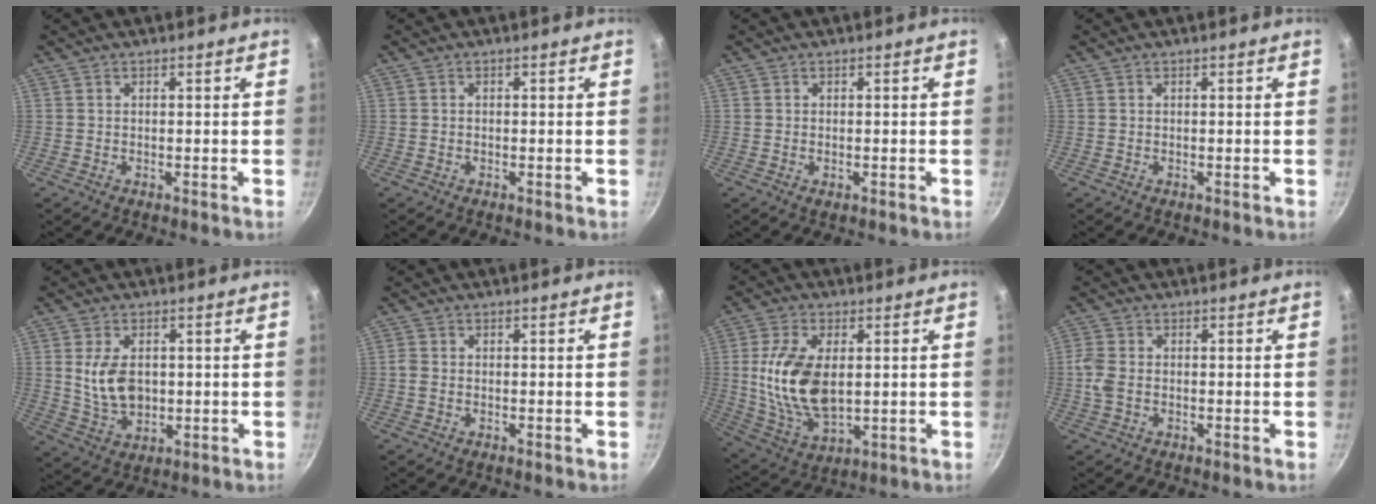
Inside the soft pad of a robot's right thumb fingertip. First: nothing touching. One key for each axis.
{"total": 0.0}
{"total": 0.9, "fx": -0.3, "fy": 0.4, "fz": 0.8, "tx": -0.012, "ty": -0.001, "tz": -0.005}
{"total": 0.0}
{"total": 8.5, "fx": 0.8, "fy": 5.6, "fz": 6.4, "tx": -0.106, "ty": -0.011, "tz": 0.022}
{"total": 1.1, "fx": -0.3, "fy": 0.9, "fz": 0.7, "tx": -0.015, "ty": 0.003, "tz": -0.008}
{"total": 15.1, "fx": 1.4, "fy": 8.5, "fz": 12.4, "tx": -0.230, "ty": -0.011, "tz": 0.035}
{"total": 3.7, "fx": -0.5, "fy": 2.5, "fz": 2.7, "tx": -0.066, "ty": 0.004, "tz": -0.016}